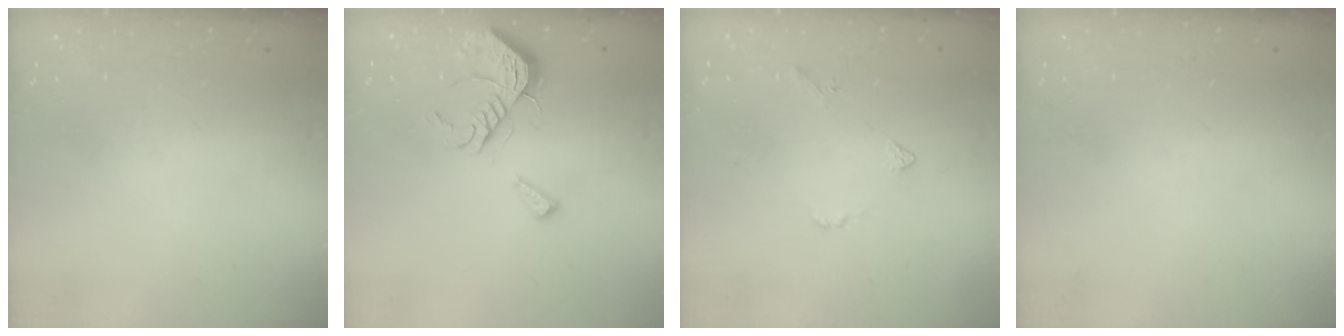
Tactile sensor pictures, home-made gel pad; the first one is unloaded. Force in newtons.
{"total": 10.7, "press": 10.7, "slide": 0.8}
{"total": 3.9, "press": 3.8, "slide": 0.7}
{"total": 0.0}